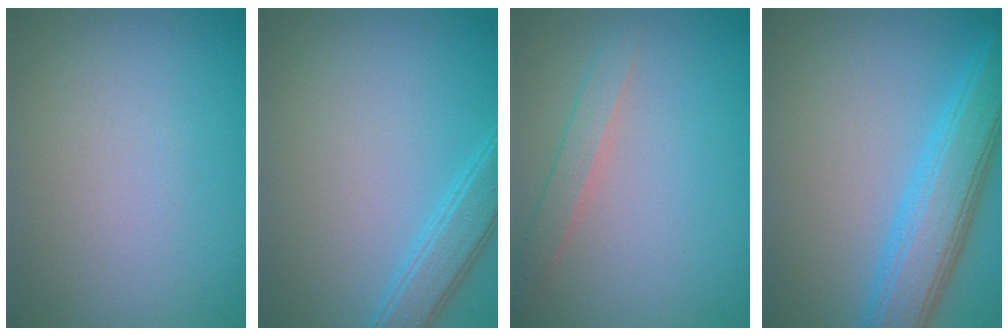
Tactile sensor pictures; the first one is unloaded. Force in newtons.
{"total": 3.1, "press": 3.1, "slide": 0.1}
{"total": 1.9, "press": 1.9, "slide": 0.0}
{"total": 6.6, "press": 6.6, "slide": 0.2}